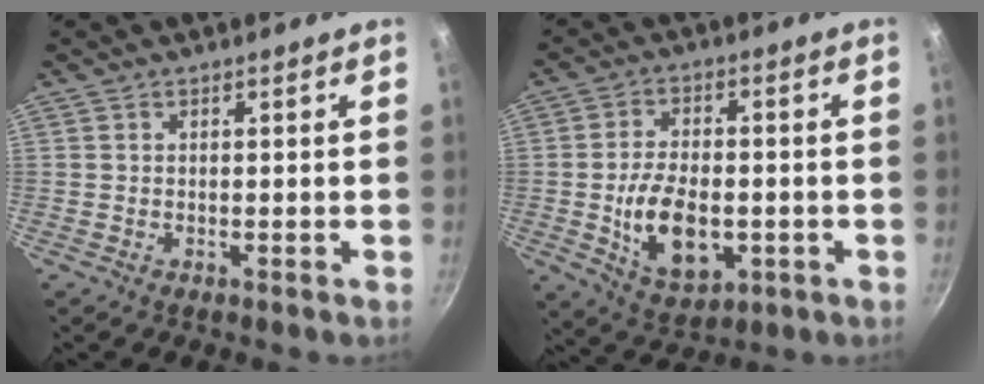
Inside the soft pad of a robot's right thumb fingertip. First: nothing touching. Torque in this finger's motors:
{"motor_torque": [0.06, 0.61, 0.48, 0.70, 0.30]}